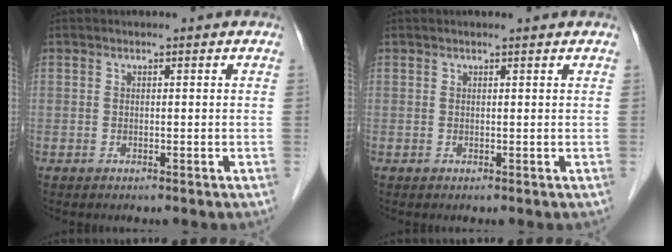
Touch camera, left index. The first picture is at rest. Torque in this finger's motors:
{"motor_torque": [0.19, -0.08, 0.03, 0.01]}